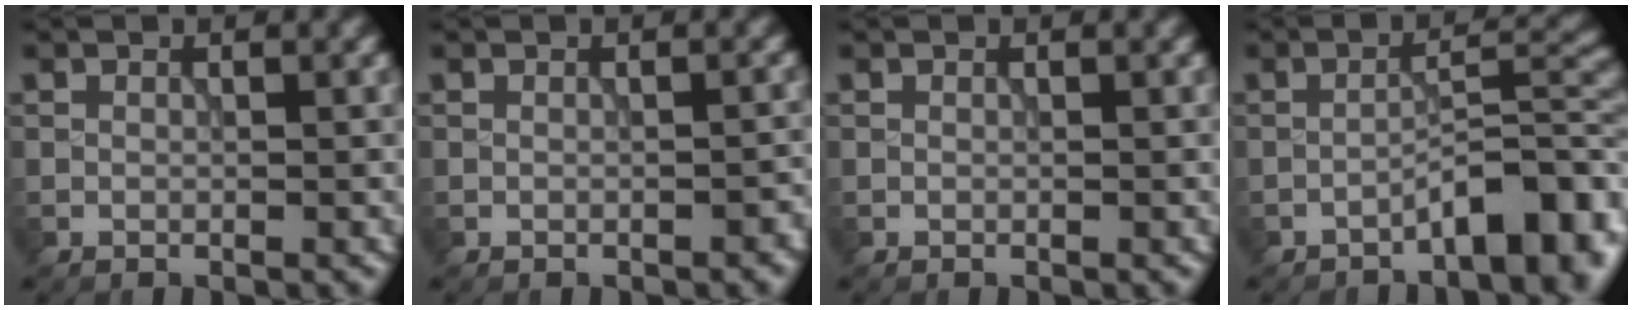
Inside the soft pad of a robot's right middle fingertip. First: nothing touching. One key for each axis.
{"total": 0.9, "fx": -0.6, "fy": 0.4, "fz": 0.5, "tx": -0.010, "ty": 0.001, "tz": -0.005}
{"total": 0.0}
{"total": 6.1, "fx": -3.7, "fy": 1.6, "fz": 4.6, "tx": -0.062, "ty": 0.018, "tz": -0.059}